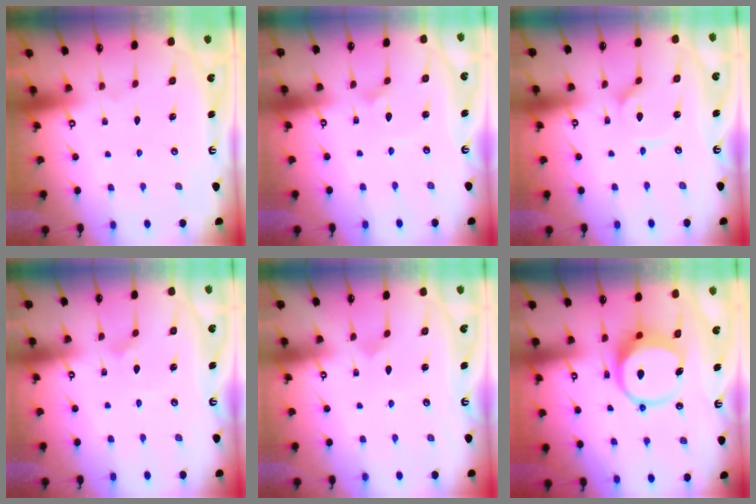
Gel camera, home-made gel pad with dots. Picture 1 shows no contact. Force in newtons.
{"total": 2.2, "press": 2.2, "slide": 0.1}
{"total": 2.2, "press": 2.2, "slide": 0.3}
{"total": 3.0, "press": 3.0, "slide": 0.3}
{"total": 2.9, "press": 2.9, "slide": 0.2}
{"total": 8.9, "press": 8.7, "slide": 1.4}